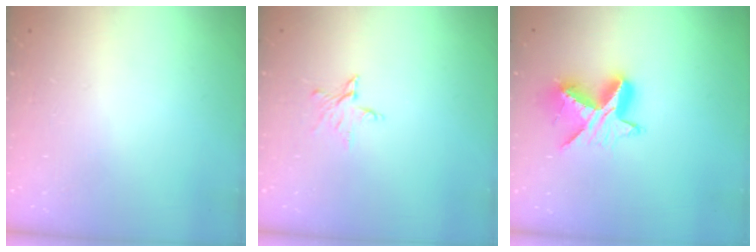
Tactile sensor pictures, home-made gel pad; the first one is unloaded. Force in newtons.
{"total": 5.2, "press": 5.1, "slide": 0.3}
{"total": 9.8, "press": 9.8, "slide": 0.7}